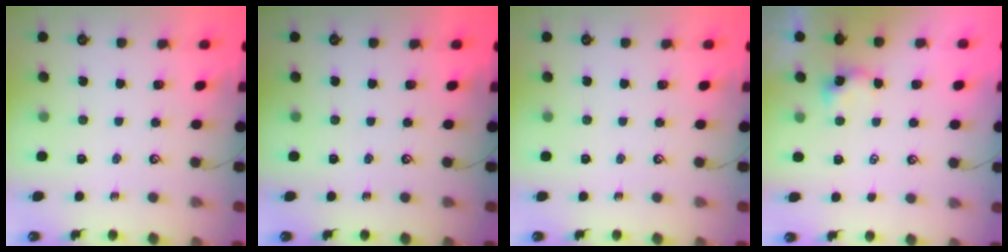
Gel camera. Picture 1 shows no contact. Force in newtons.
{"total": 0.0}
{"total": 0.0}
{"total": 3.0, "press": 3.0, "slide": 0.1}